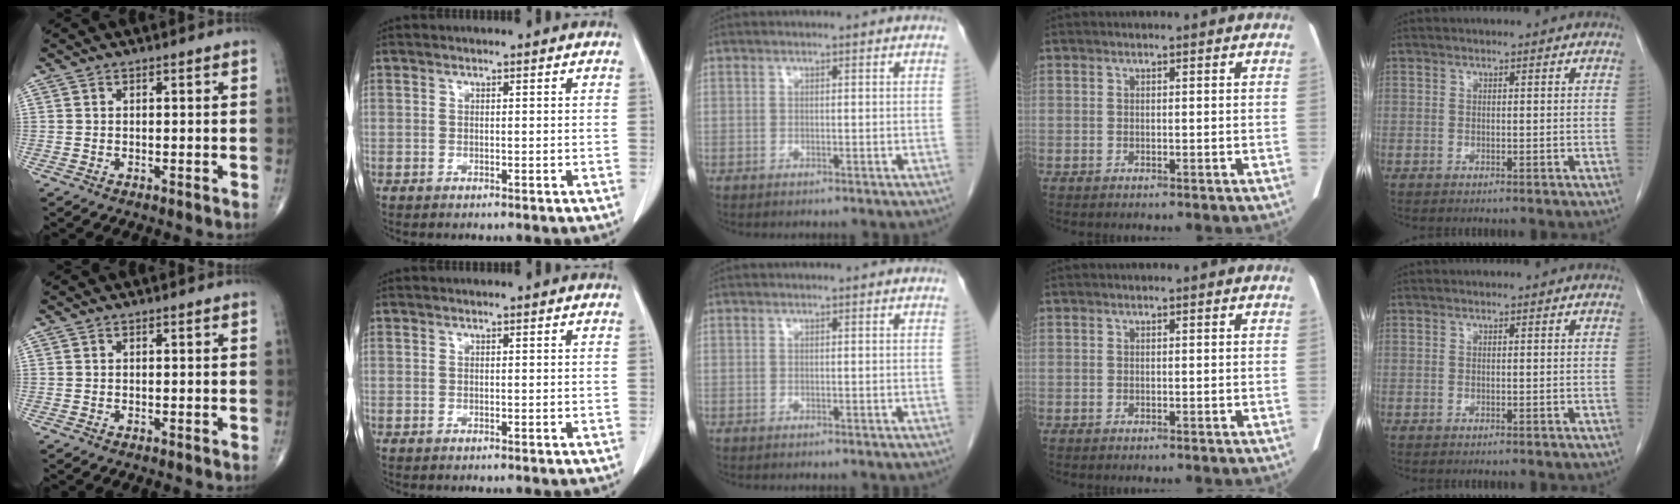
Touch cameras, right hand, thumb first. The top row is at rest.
{}